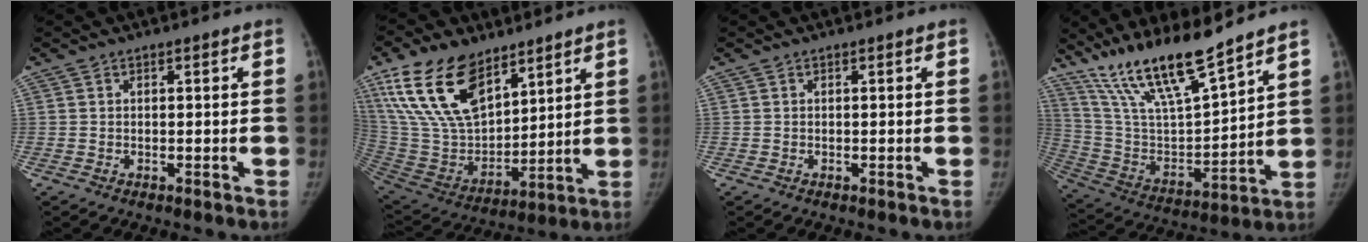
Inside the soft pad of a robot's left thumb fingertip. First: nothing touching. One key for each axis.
{"total": 21.7, "fx": 12.9, "fy": 11.4, "fz": 13.2, "tx": -0.238, "ty": -0.048, "tz": 0.257}
{"total": 0.0}
{"total": 18.6, "fx": 14.8, "fy": 2.6, "fz": 11.0, "tx": -0.181, "ty": -0.075, "tz": 0.283}